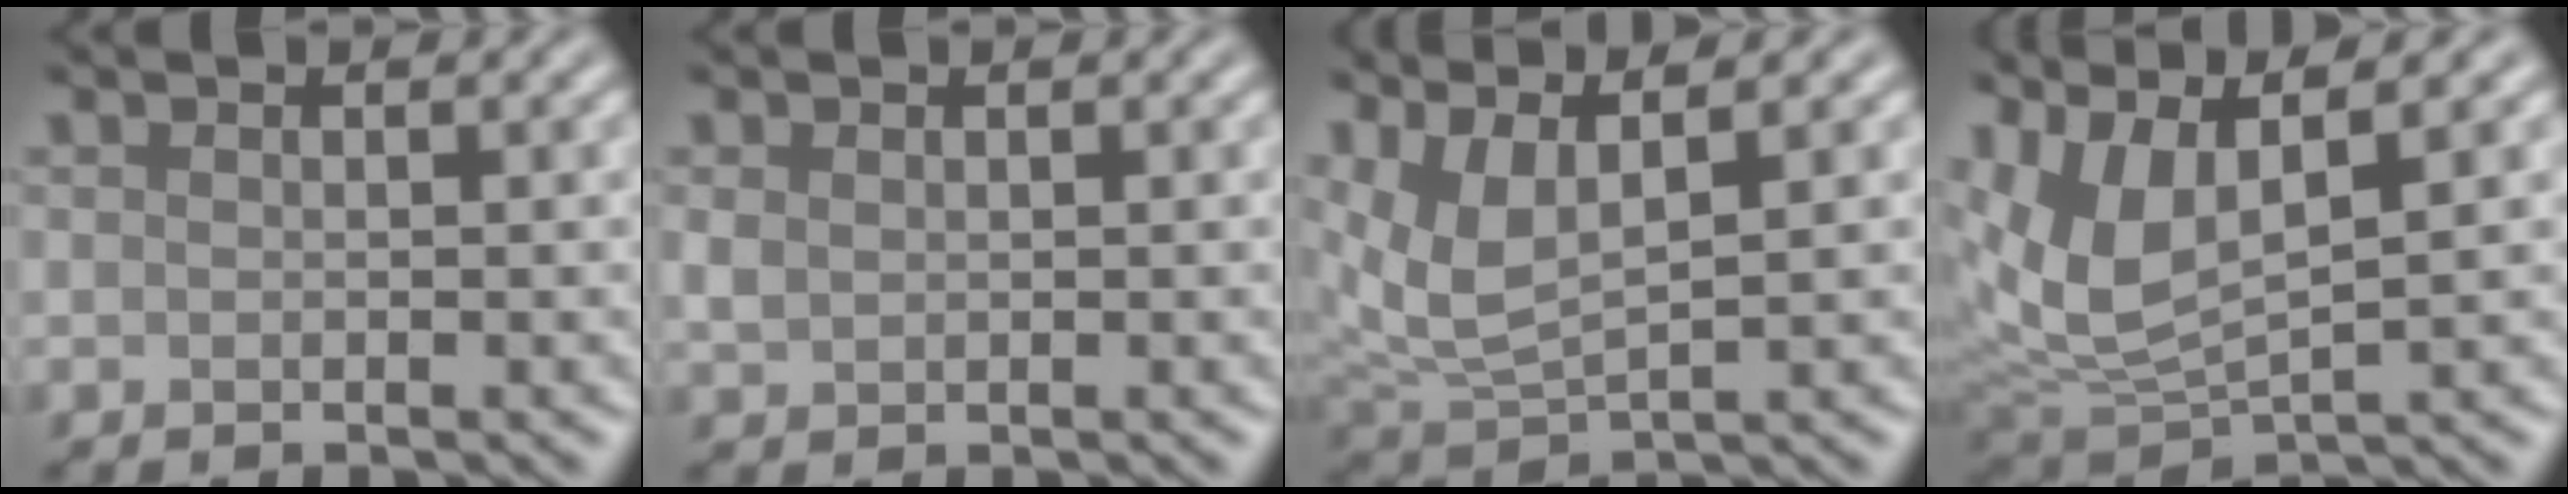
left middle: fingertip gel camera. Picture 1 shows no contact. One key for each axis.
{"total": 1.1, "fx": 0.2, "fy": 0.9, "fz": 0.5, "tx": -0.014, "ty": 0.000, "tz": 0.008}
{"total": 4.9, "fx": 2.3, "fy": 1.8, "fz": 3.9, "tx": -0.099, "ty": -0.002, "tz": 0.053}
{"total": 7.1, "fx": 2.7, "fy": 3.0, "fz": 5.8, "tx": -0.147, "ty": 0.002, "tz": 0.056}